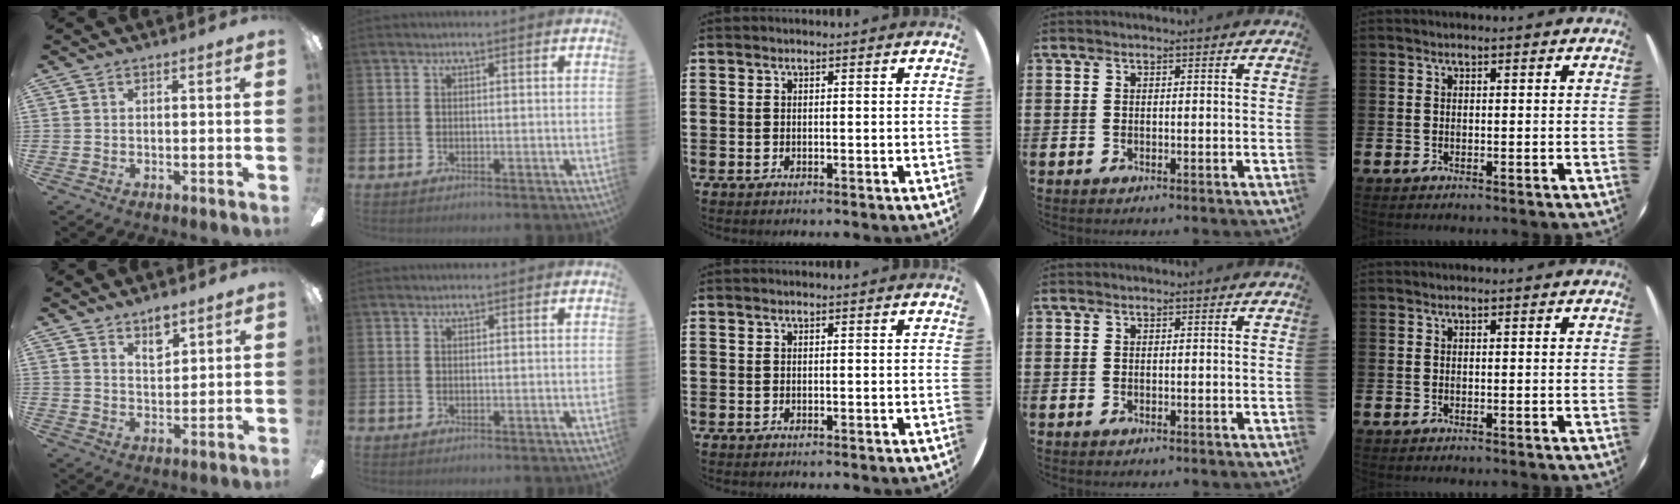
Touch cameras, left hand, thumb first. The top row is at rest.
{"thumb": {"total": 5.7, "force": [4.6, 2.6, 2.2], "torque": [-0.020, -0.025, 0.081]}}